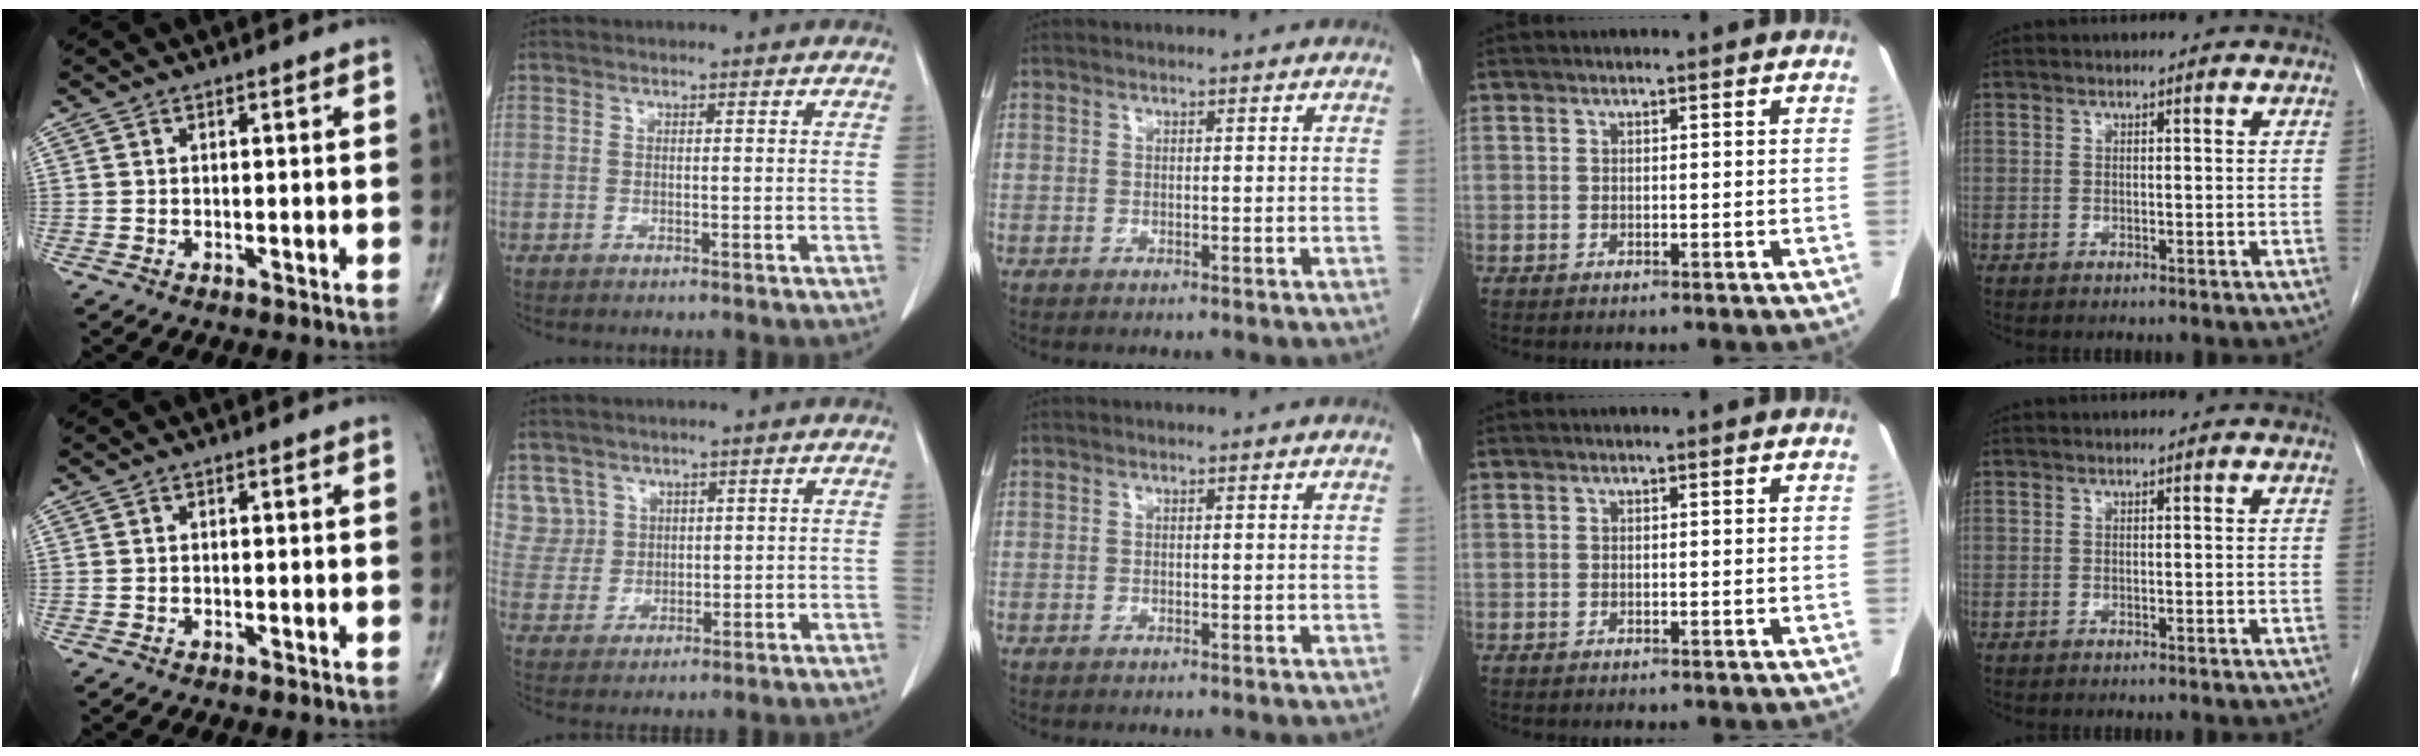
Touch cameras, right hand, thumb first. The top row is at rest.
{"index": {"total": 5.6, "force": [3.1, 4.6, -0.4], "torque": [0.015, 0.008, 0.068]}}